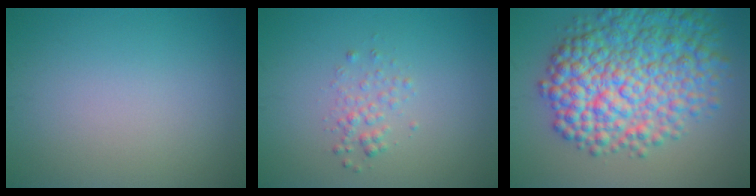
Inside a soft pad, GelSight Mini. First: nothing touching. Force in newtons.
{"total": 1.5, "press": 1.5, "slide": 0.1}
{"total": 11.2, "press": 11.2, "slide": 0.2}